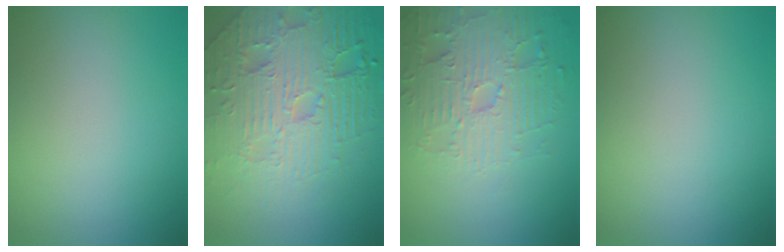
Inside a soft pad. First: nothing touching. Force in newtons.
{"total": 8.6, "press": 6.2, "slide": 6.0}
{"total": 4.6, "press": 4.4, "slide": 1.2}
{"total": 0.0}